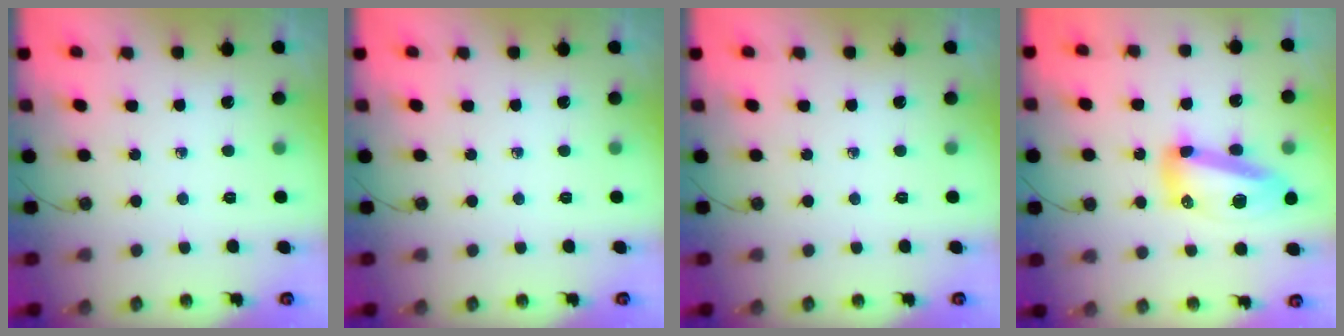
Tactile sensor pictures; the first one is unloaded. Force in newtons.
{"total": 0.0}
{"total": 0.0}
{"total": 15.0, "press": 14.9, "slide": 1.4}